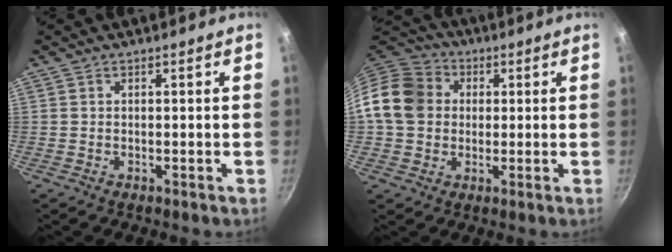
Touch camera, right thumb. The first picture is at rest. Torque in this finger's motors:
{"motor_torque": [0.90, 0.92, 1.23, -0.49, 0.16]}